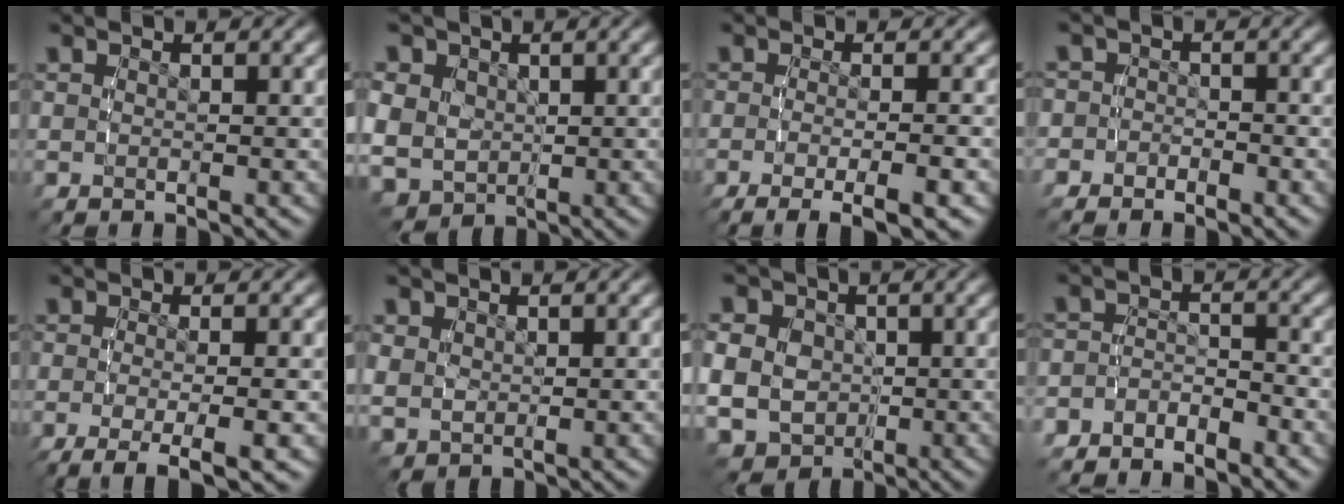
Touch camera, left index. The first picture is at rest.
{"total": 9.6, "force": [-0.2, 8.6, 4.3], "torque": [-0.117, -0.052, 0.014]}
{"total": 6.4, "force": [-4.7, 1.7, 4.0], "torque": [-0.065, -0.018, -0.061]}
{"total": 2.8, "force": [-1.9, 2.1, -0.3], "torque": [-0.004, -0.011, -0.035]}
{"total": 6.0, "force": [-3.9, 1.8, 4.2], "torque": [-0.077, -0.029, -0.044]}
{"total": 3.1, "force": [0.8, 2.7, 1.4], "torque": [-0.050, -0.024, 0.035]}
{"total": 11.1, "force": [-1.1, 10.1, 4.6], "torque": [-0.105, -0.047, -0.012]}
{"total": 4.0, "force": [-3.5, 1.8, 0.7], "torque": [-0.016, -0.012, -0.060]}